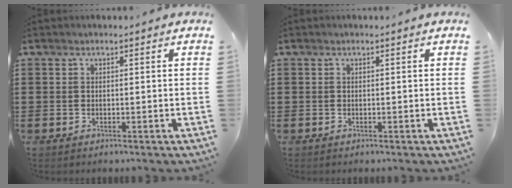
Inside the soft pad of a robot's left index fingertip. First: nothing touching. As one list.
[{"total": 0.0}]